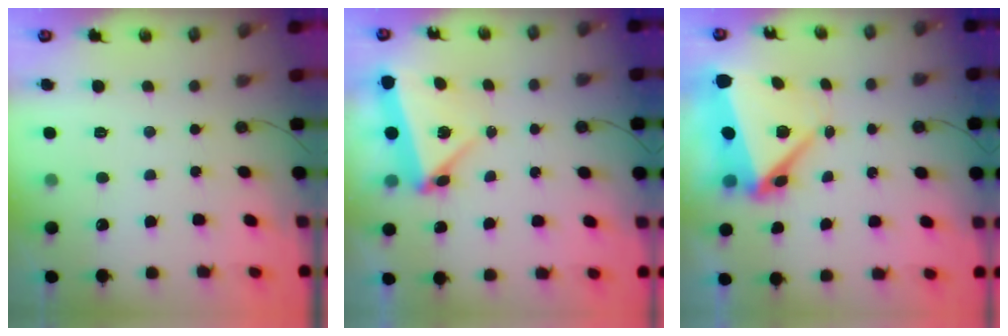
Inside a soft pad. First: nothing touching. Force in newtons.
{"total": 5.3, "press": 5.3, "slide": 0.2}
{"total": 8.9, "press": 8.7, "slide": 1.7}